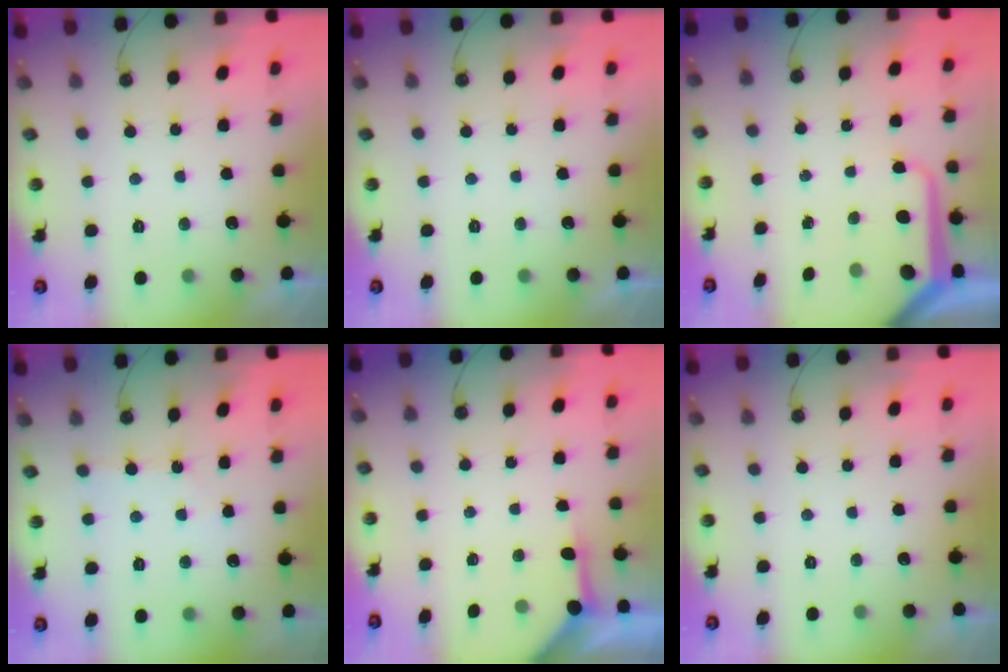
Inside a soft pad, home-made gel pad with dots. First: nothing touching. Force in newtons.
{"total": 0.0}
{"total": 8.4, "press": 8.4, "slide": 0.8}
{"total": 2.6, "press": 2.6, "slide": 0.3}
{"total": 3.8, "press": 3.8, "slide": 0.5}
{"total": 0.0}